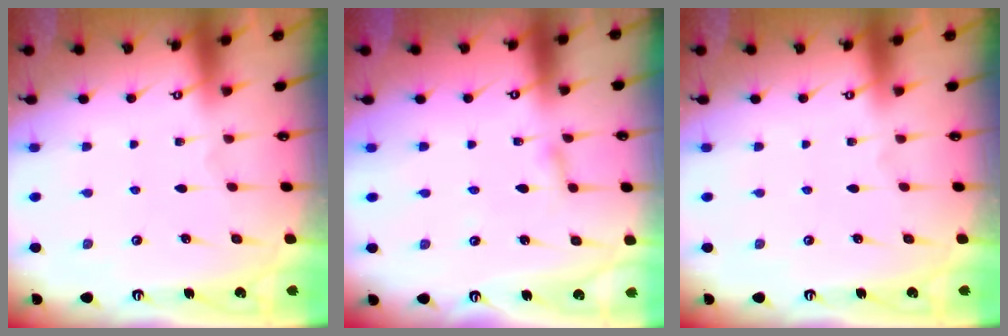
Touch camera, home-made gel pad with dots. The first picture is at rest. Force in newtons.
{"total": 1.7, "press": 1.7, "slide": 0.2}
{"total": 0.0}